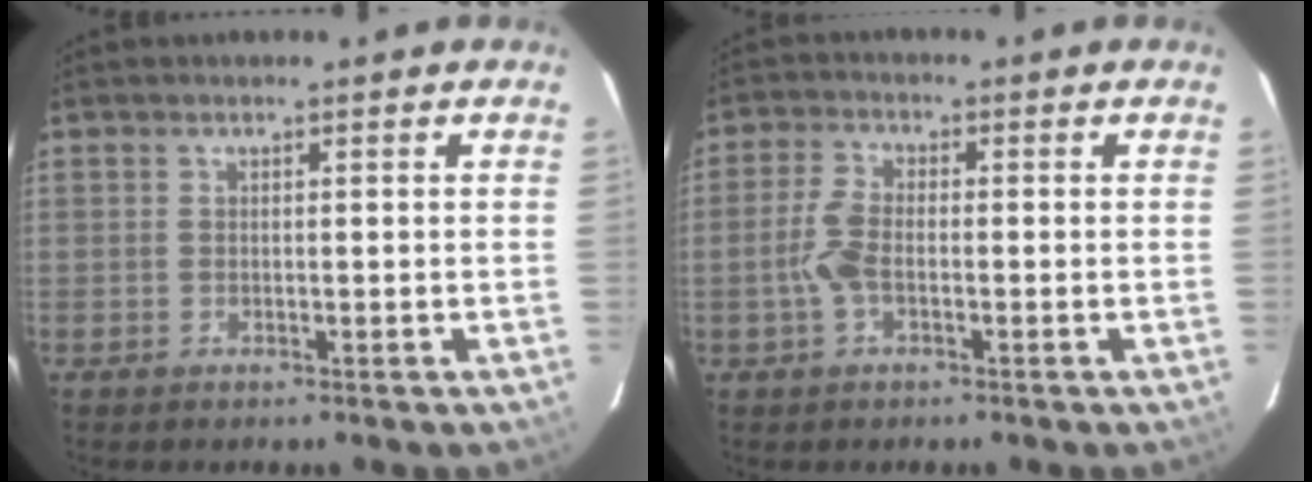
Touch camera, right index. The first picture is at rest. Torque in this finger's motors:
{"motor_torque": [0.90, -0.37, 0.58, 0.13]}